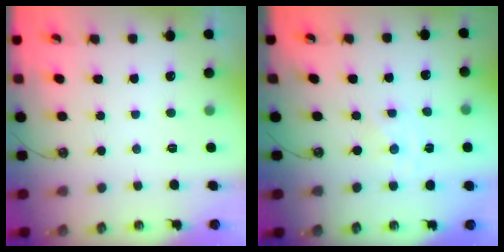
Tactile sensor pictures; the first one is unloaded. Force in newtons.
{"total": 0.0}